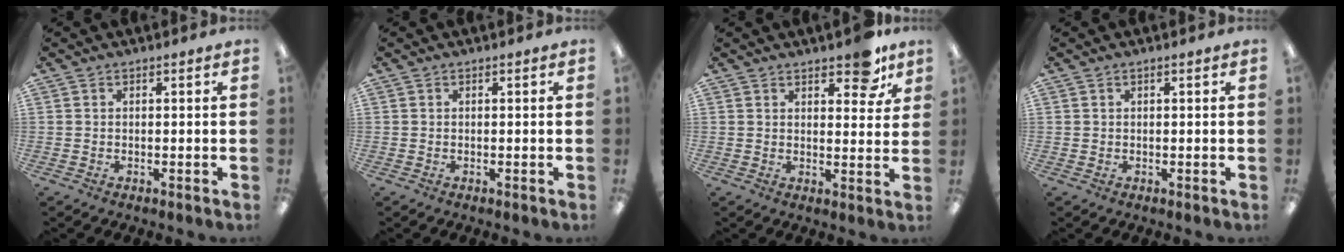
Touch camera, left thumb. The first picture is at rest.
{"total": 0.0}
{"total": 7.8, "force": [5.5, 3.3, 4.5], "torque": [-0.036, -0.033, 0.088]}
{"total": 0.0}